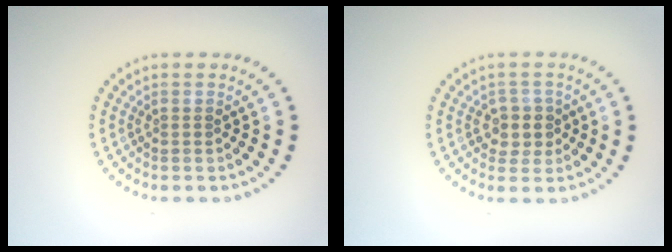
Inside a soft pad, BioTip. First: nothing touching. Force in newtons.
{"total": 2.3, "press": 2.0, "slide": 1.0}